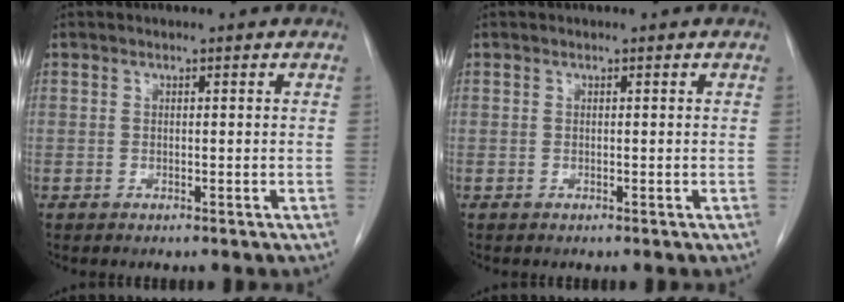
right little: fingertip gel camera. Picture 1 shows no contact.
{"total": 0.0}